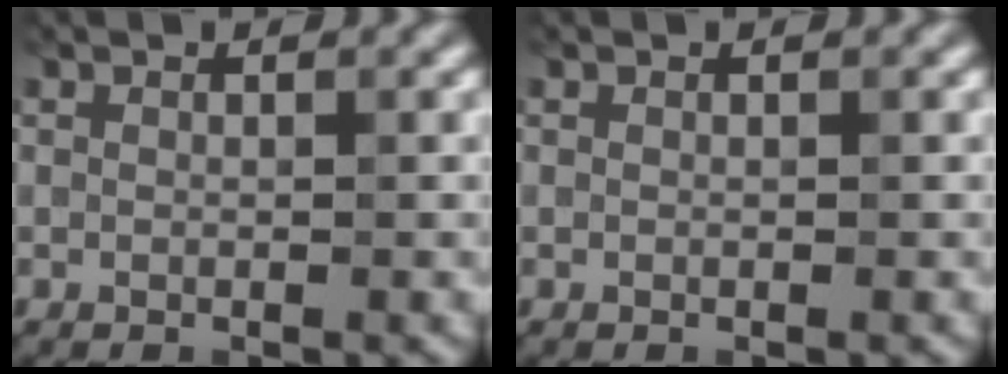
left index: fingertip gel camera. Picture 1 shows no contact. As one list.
[{"total": 0.0}]